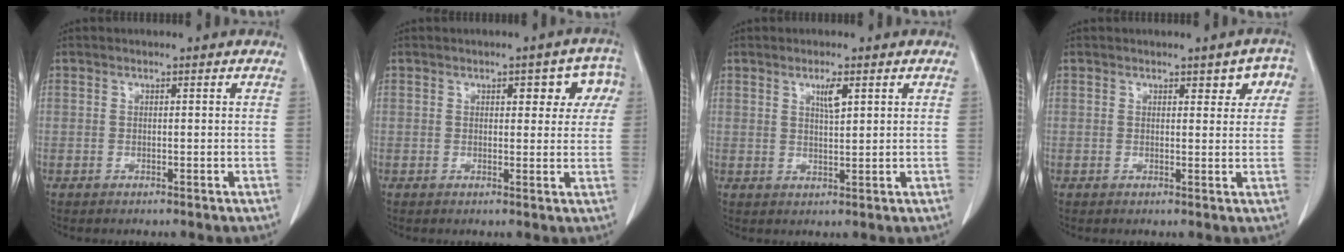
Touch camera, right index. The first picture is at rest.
{"total": 5.9, "force": [2.1, 3.0, 4.6], "torque": [-0.037, 0.022, 0.021]}
{"total": 2.7, "force": [1.4, 0.4, 2.3], "torque": [-0.042, -0.002, 0.026]}
{"total": 3.7, "force": [1.7, 1.8, 2.8], "torque": [-0.020, 0.009, 0.017]}